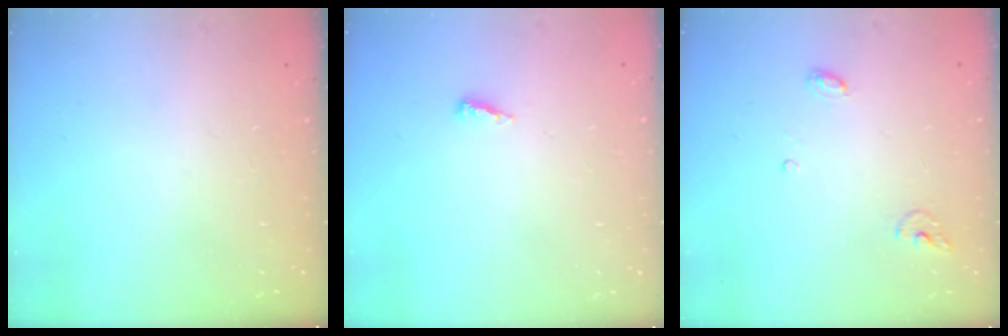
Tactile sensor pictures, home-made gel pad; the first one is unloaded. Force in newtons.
{"total": 2.5, "press": 2.5, "slide": 0.2}
{"total": 3.8, "press": 3.8, "slide": 0.2}